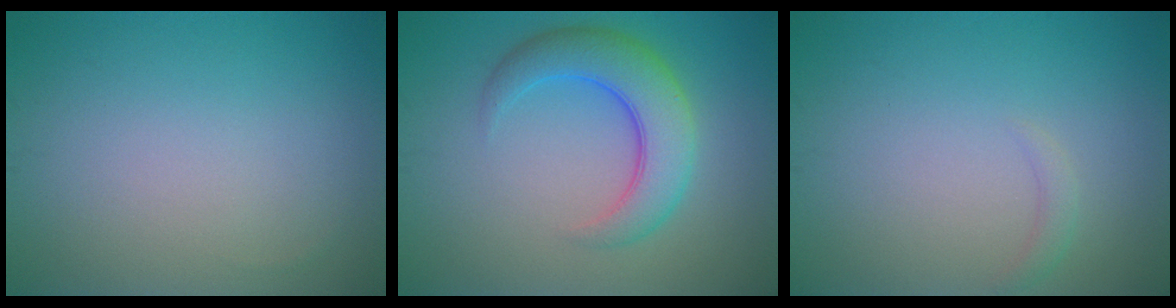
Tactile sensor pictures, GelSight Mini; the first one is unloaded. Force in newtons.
{"total": 5.8, "press": 5.8, "slide": 0.2}
{"total": 0.9, "press": 0.9, "slide": 0.2}